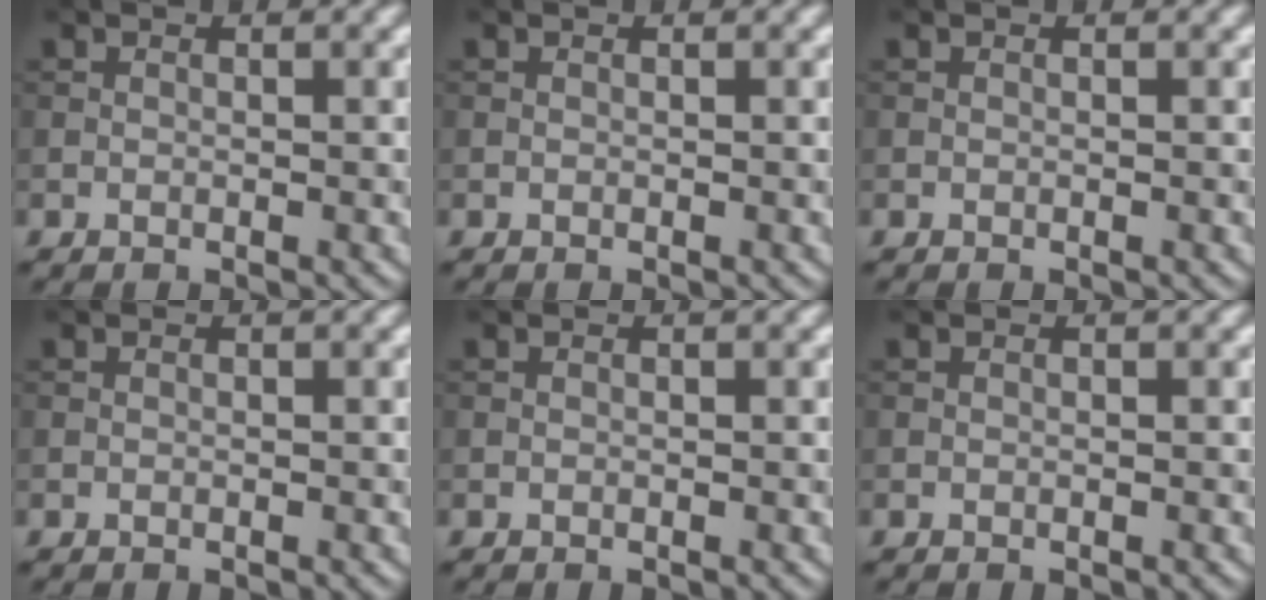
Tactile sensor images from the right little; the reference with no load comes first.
{"total": 0.0}
{"total": 0.0}
{"total": 0.0}
{"total": 0.0}
{"total": 0.0}